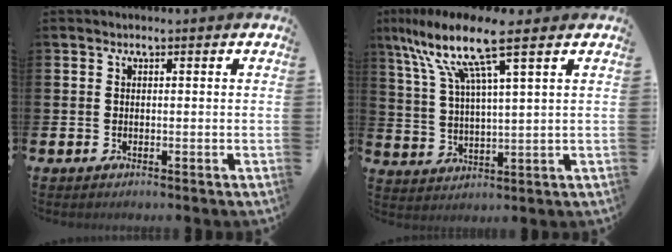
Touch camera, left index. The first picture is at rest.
{"total": 10.5, "force": [7.2, 1.4, 7.6], "torque": [-0.164, -0.026, 0.116]}